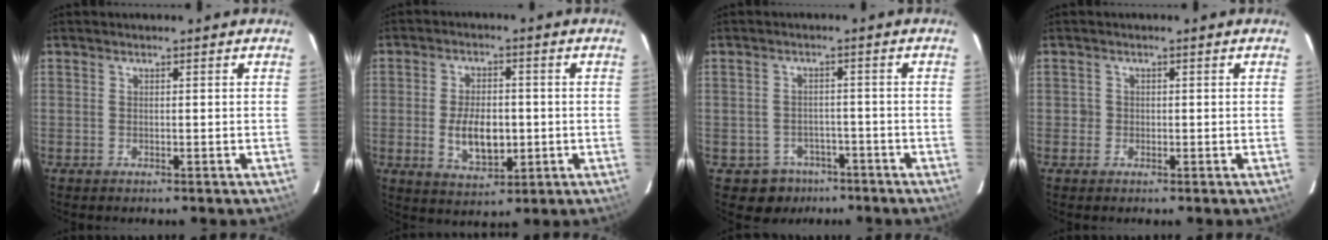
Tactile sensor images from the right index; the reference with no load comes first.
{"total": 8.8, "force": [-1.2, 4.9, 7.2], "torque": [-0.138, -0.005, -0.013]}
{"total": 5.8, "force": [-3.8, 4.4, 0.5], "torque": [-0.024, 0.020, -0.045]}
{"total": 1.2, "force": [-0.3, 1.1, 0.0], "torque": [0.001, 0.001, -0.005]}